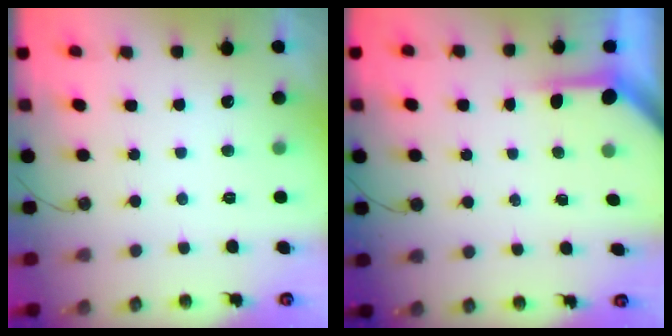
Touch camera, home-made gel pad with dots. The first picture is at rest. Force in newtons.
{"total": 3.9, "press": 3.8, "slide": 0.3}